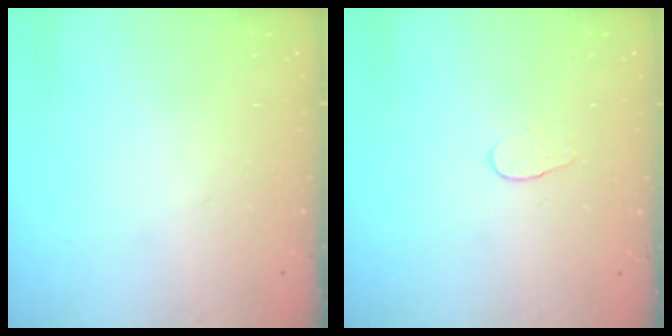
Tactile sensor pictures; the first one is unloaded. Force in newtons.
{"total": 3.3, "press": 3.3, "slide": 0.3}